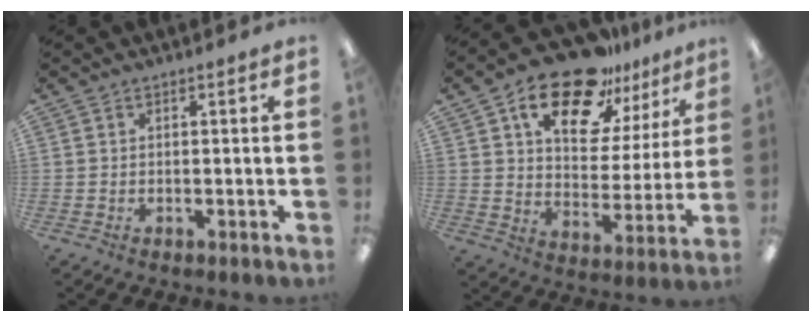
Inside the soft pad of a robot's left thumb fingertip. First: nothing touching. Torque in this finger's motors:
{"motor_torque": [0.38, 0.48, 1.39, -1.38, 0.26]}